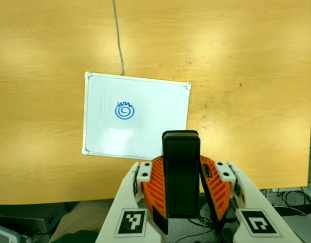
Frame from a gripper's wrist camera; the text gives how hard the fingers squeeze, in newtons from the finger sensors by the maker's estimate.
{"total": 6.5, "left": 5.1, "right": 7.8}